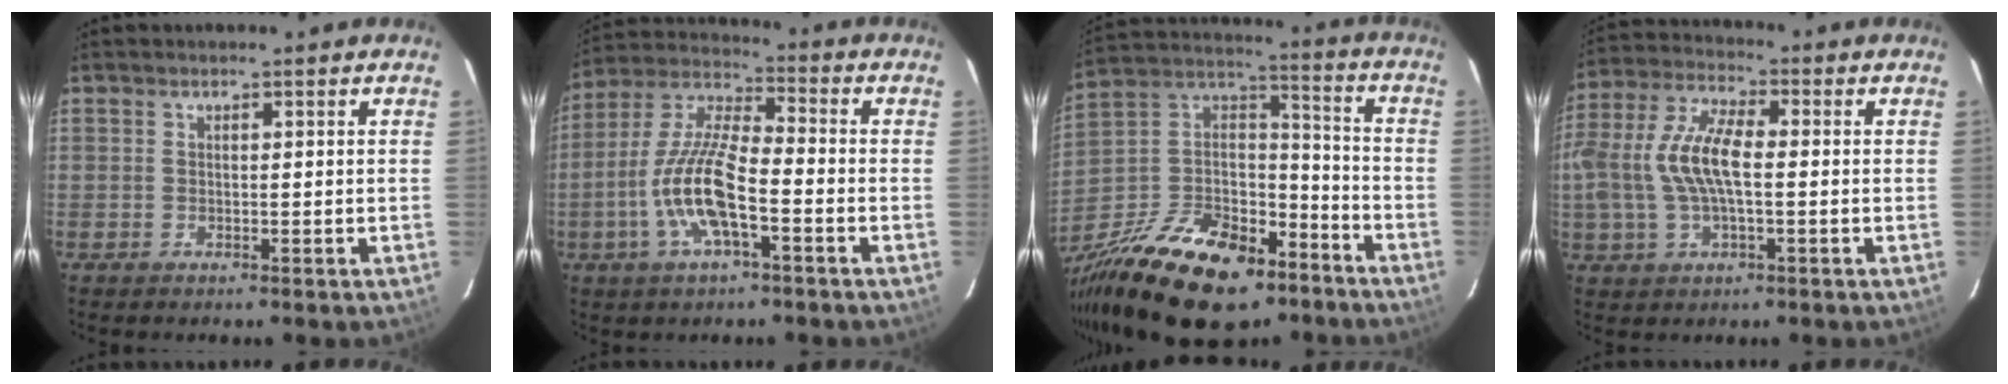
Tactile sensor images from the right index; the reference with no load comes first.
{"total": 13.2, "force": [-4.6, 3.7, 11.8], "torque": [-0.249, -0.001, -0.093]}
{"total": 28.4, "force": [-18.3, 14.4, 16.2], "torque": [-0.338, 0.012, -0.287]}
{"total": 12.0, "force": [-0.6, 5.1, 10.8], "torque": [-0.231, 0.012, -0.013]}